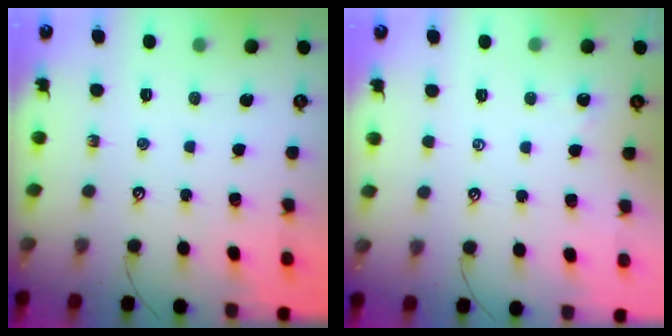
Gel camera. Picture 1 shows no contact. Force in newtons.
{"total": 2.4, "press": 2.4, "slide": 0.1}